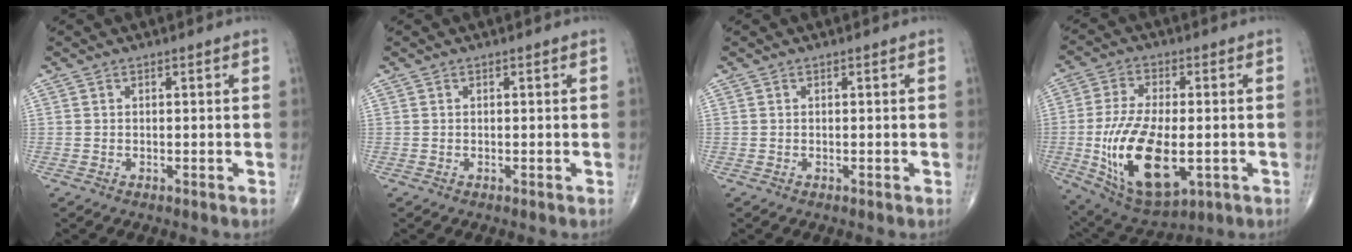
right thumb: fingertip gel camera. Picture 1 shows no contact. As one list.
[{"total": 0.0}, {"total": 0.0}, {"total": 18.6, "force": [-3.5, 9.1, 15.9], "torque": [-0.297, -0.009, -0.043]}]